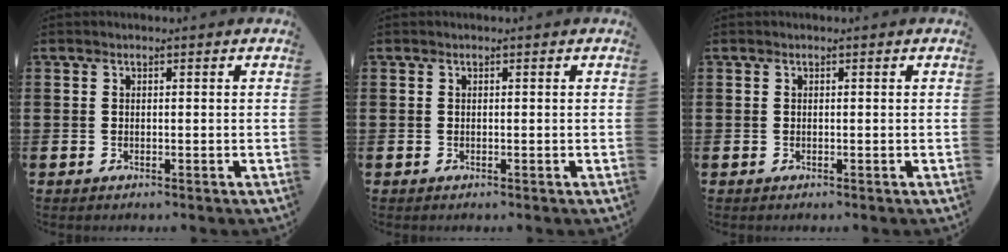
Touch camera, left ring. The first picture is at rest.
{"total": 0.0}
{"total": 0.0}